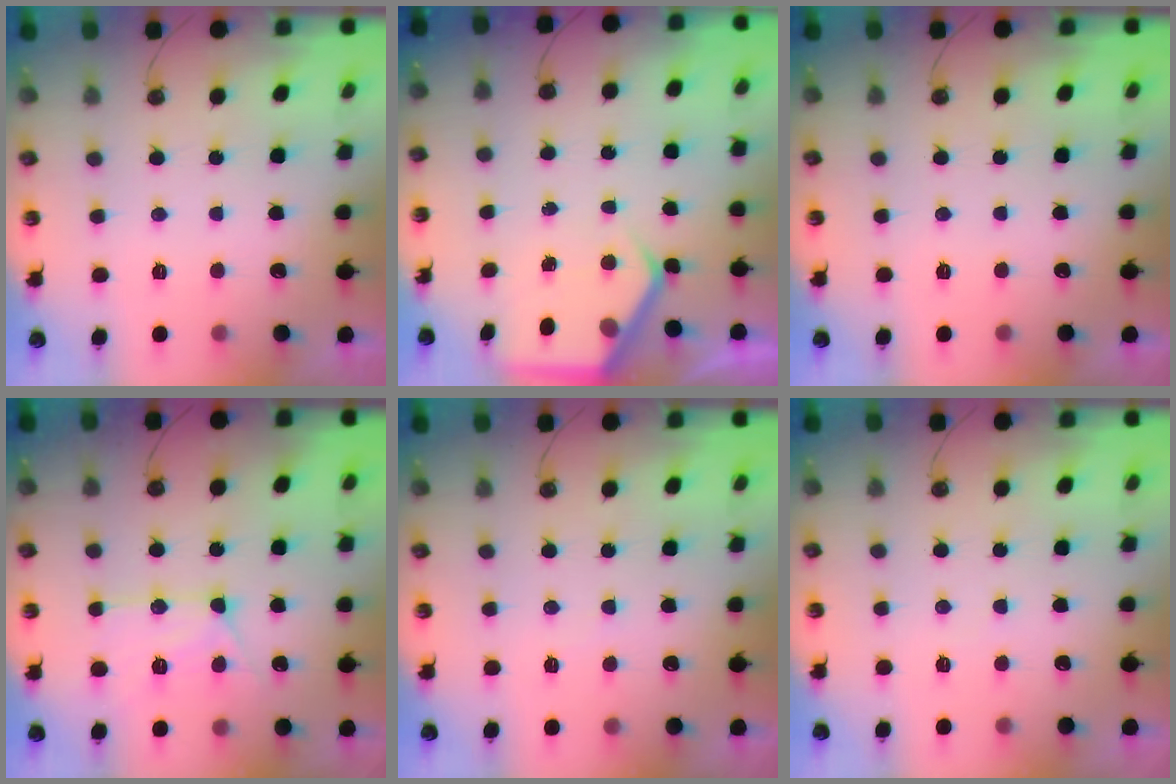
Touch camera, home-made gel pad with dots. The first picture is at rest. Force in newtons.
{"total": 5.5, "press": 5.4, "slide": 0.8}
{"total": 0.0}
{"total": 13.4, "press": 13.3, "slide": 1.2}
{"total": 2.3, "press": 2.3, "slide": 0.4}
{"total": 2.8, "press": 2.8, "slide": 0.4}